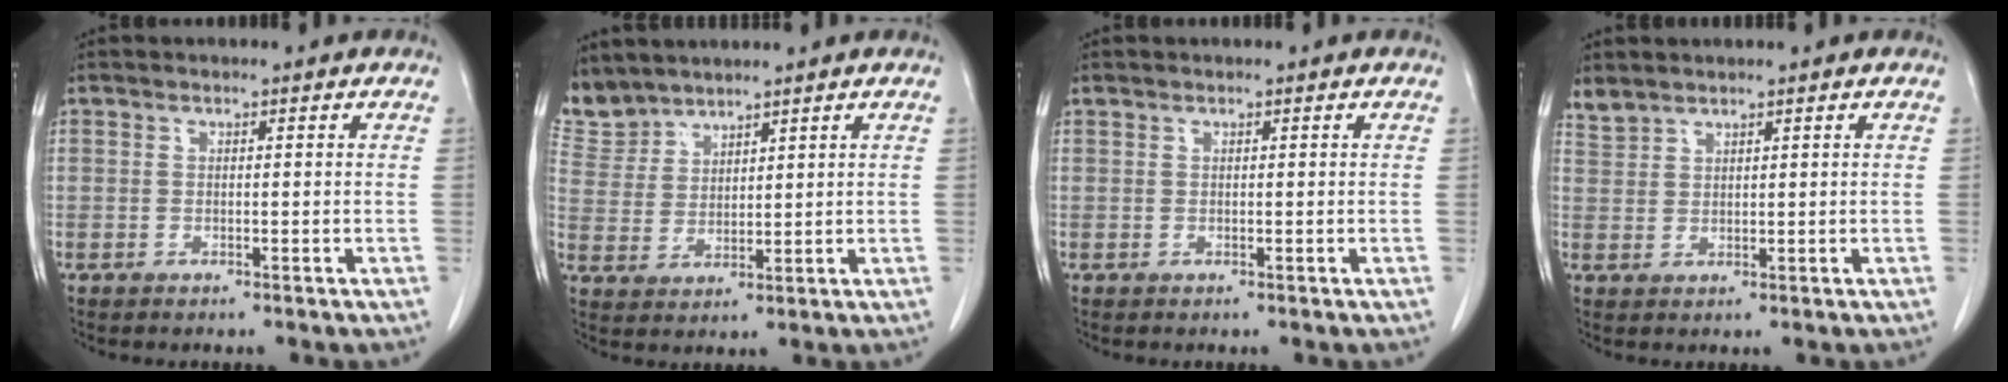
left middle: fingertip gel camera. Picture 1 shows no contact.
{"total": 5.5, "force": [5.3, 1.5, -0.4], "torque": [0.000, 0.004, 0.121]}
{"total": 0.0}
{"total": 2.2, "force": [2.2, 0.4, 0.1], "torque": [-0.007, 0.010, 0.050]}